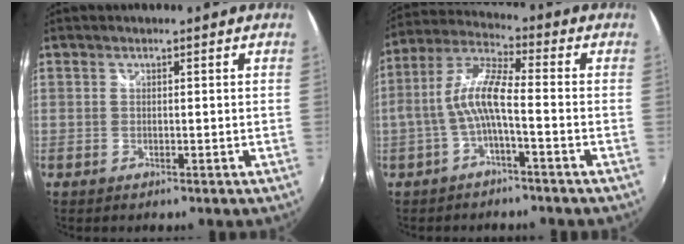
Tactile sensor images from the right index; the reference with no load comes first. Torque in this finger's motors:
{"motor_torque": [1.23, -0.04, 0.59, 0.20]}